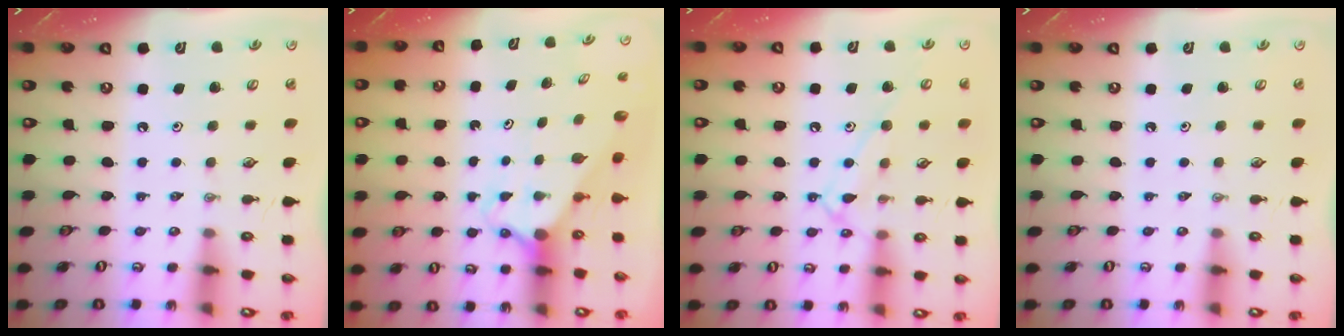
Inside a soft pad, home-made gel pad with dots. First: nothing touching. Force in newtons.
{"total": 2.7, "press": 2.7, "slide": 0.2}
{"total": 11.5, "press": 11.5, "slide": 0.8}
{"total": 0.0}